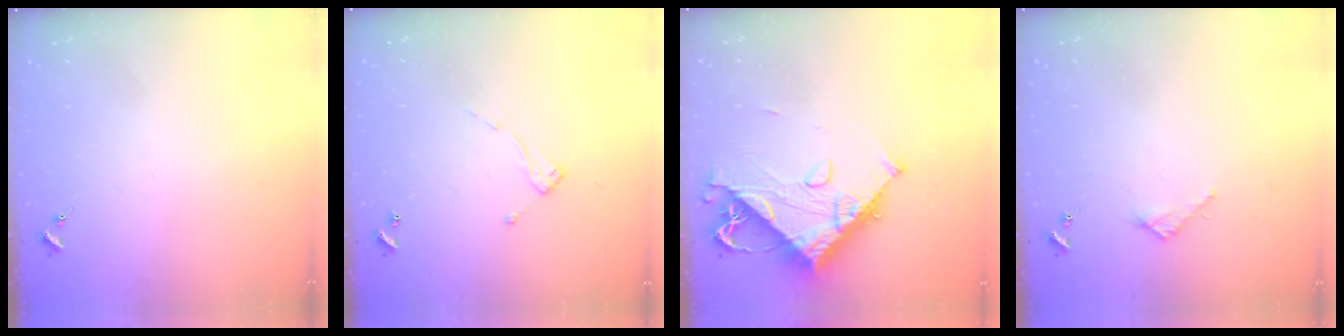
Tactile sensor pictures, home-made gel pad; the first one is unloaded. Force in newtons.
{"total": 6.5, "press": 6.5, "slide": 0.2}
{"total": 12.7, "press": 12.7, "slide": 1.5}
{"total": 2.7, "press": 2.7, "slide": 0.2}